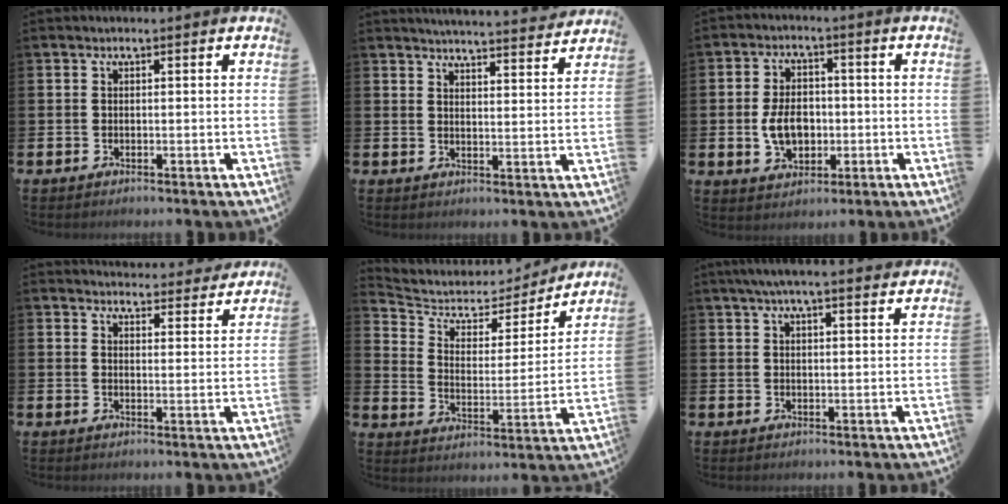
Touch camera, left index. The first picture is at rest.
{"total": 4.8, "force": [4.8, -0.2, 0.3], "torque": [-0.012, -0.036, 0.083]}
{"total": 6.0, "force": [-0.8, 4.1, 4.3], "torque": [-0.075, 0.003, -0.019]}
{"total": 4.2, "force": [4.2, 0.5, 0.0], "torque": [-0.005, -0.030, 0.075]}
{"total": 5.8, "force": [5.0, 2.7, 1.3], "torque": [-0.059, -0.039, 0.080]}
{"total": 4.5, "force": [4.0, 0.3, 2.1], "torque": [-0.045, -0.008, 0.071]}